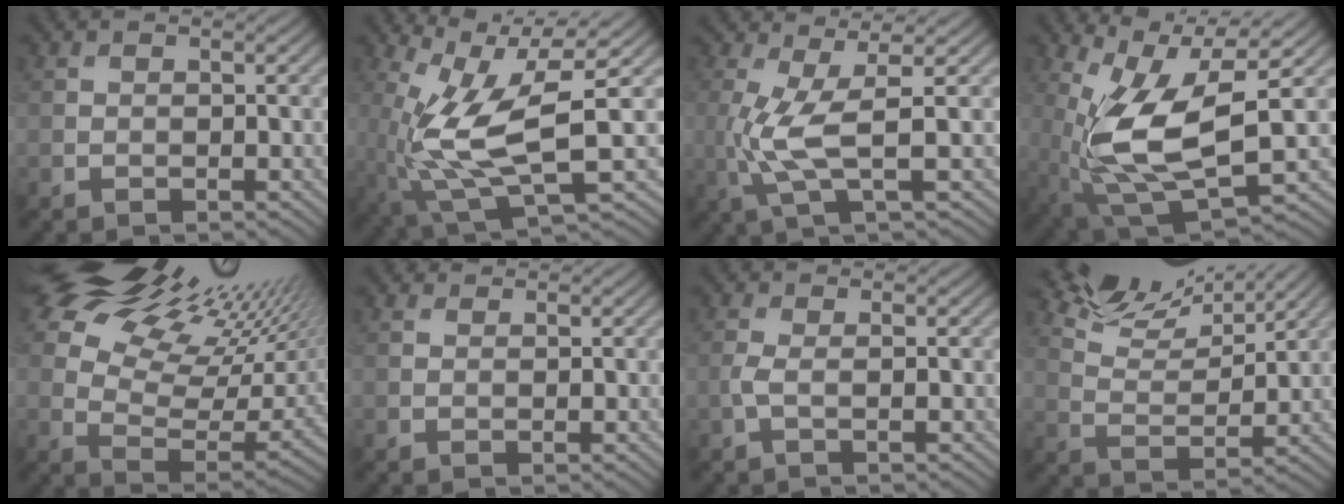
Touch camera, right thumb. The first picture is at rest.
{"total": 11.8, "force": [0.3, 3.8, 11.2], "torque": [-0.245, -0.010, 0.015]}
{"total": 5.6, "force": [-0.2, 0.8, 5.6], "torque": [-0.137, 0.007, -0.002]}
{"total": 12.5, "force": [0.8, 5.1, 11.4], "torque": [-0.246, -0.014, 0.020]}
{"total": 21.0, "force": [14.6, 7.8, 12.9], "torque": [-0.237, 0.045, 0.202]}
{"total": 1.0, "force": [1.0, 0.3, 0.2], "torque": [-0.008, 0.005, 0.018]}
{"total": 1.4, "force": [-0.2, 0.0, 1.4], "torque": [-0.045, 0.006, -0.007]}
{"total": 10.0, "force": [8.7, 2.1, 4.5], "torque": [-0.103, -0.003, 0.144]}